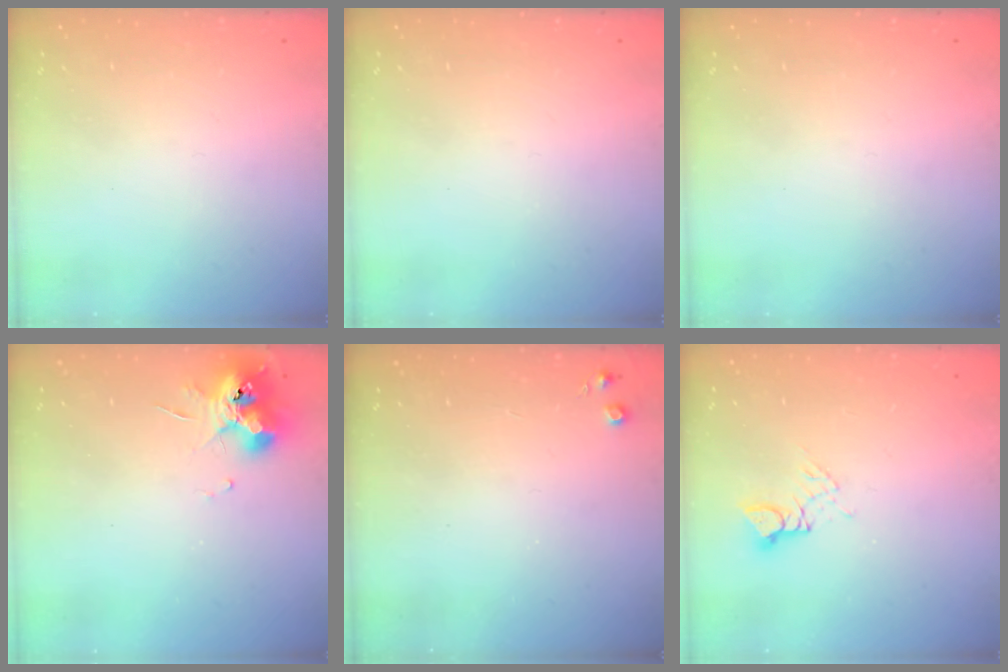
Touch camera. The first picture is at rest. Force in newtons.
{"total": 0.0}
{"total": 0.0}
{"total": 10.0, "press": 10.0, "slide": 1.1}
{"total": 3.5, "press": 3.4, "slide": 0.6}
{"total": 3.7, "press": 3.6, "slide": 0.5}